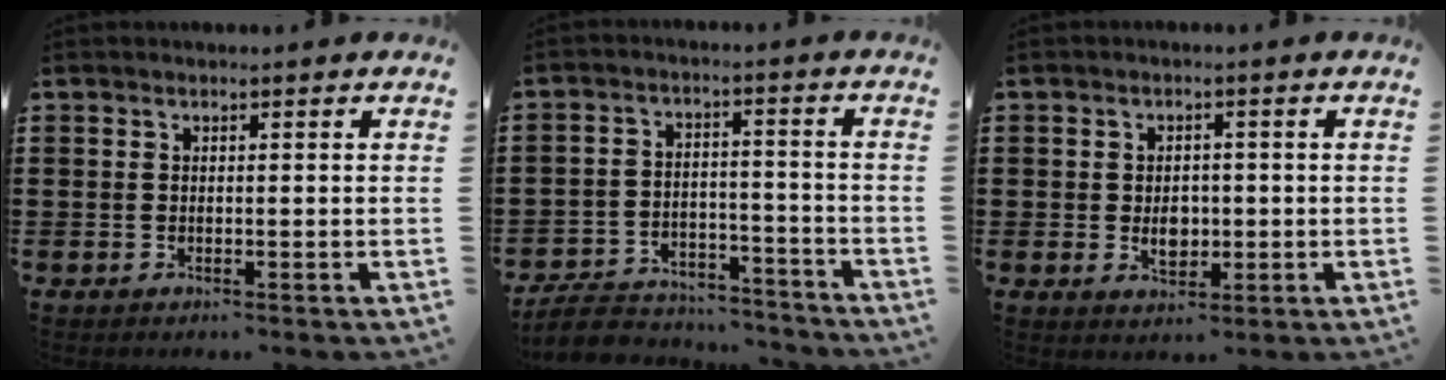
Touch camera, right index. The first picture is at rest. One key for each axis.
{"total": 7.2, "fx": -6.8, "fy": 1.7, "fz": 1.7, "tx": -0.039, "ty": 0.016, "tz": -0.135}
{"total": 3.5, "fx": -0.3, "fy": 2.5, "fz": 2.5, "tx": -0.035, "ty": -0.001, "tz": -0.011}